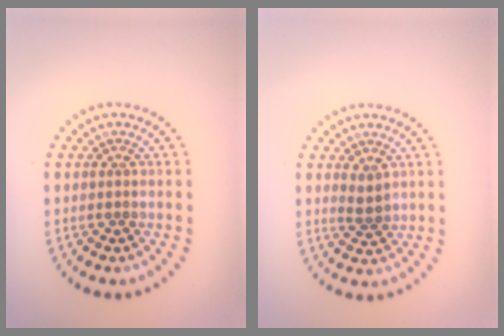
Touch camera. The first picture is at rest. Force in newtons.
{"total": 1.4, "press": 1.3, "slide": 0.5}